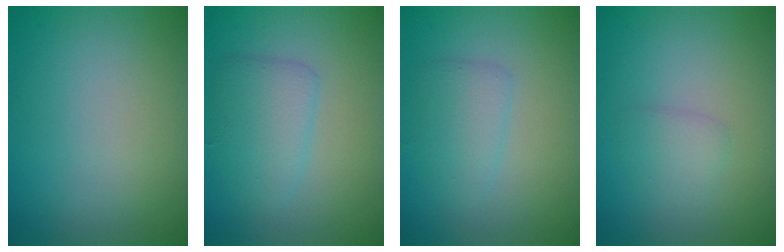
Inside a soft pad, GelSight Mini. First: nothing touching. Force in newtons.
{"total": 3.1, "press": 3.1, "slide": 0.1}
{"total": 2.2, "press": 2.2, "slide": 0.0}
{"total": 1.3, "press": 1.3, "slide": 0.0}